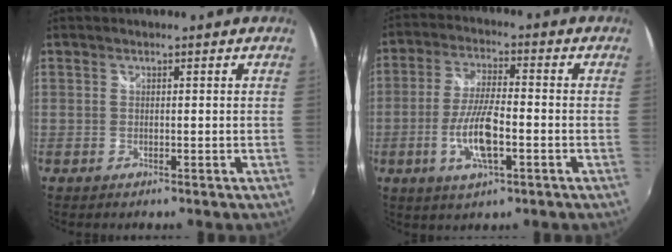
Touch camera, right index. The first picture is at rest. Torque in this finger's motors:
{"motor_torque": [2.06, -0.08, 1.01, 0.12]}